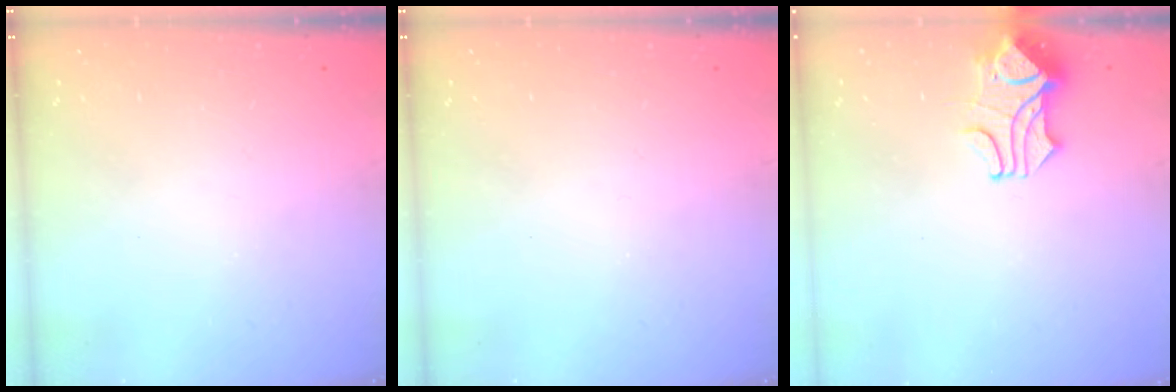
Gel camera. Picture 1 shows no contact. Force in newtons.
{"total": 0.0}
{"total": 1.8, "press": 1.4, "slide": 1.0}